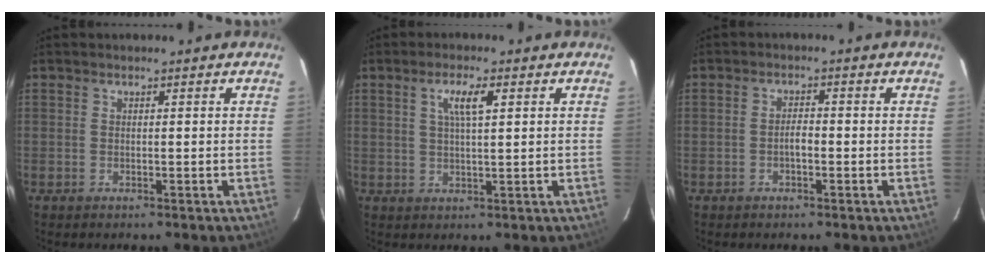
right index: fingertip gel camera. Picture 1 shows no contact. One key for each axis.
{"total": 4.4, "fx": 1.7, "fy": 0.8, "fz": 4.0, "tx": -0.075, "ty": 0.004, "tz": 0.030}
{"total": 1.8, "fx": -0.8, "fy": 0.7, "fz": 1.4, "tx": -0.027, "ty": 0.007, "tz": -0.015}